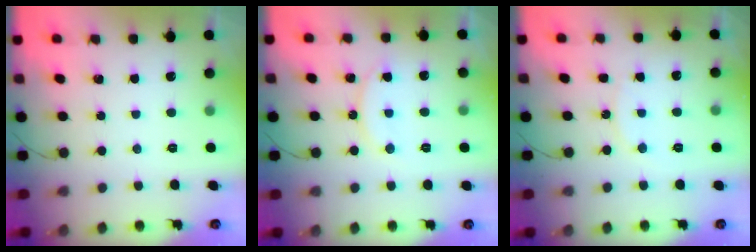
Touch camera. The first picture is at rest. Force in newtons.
{"total": 10.5, "press": 10.5, "slide": 0.6}
{"total": 8.5, "press": 8.5, "slide": 0.6}